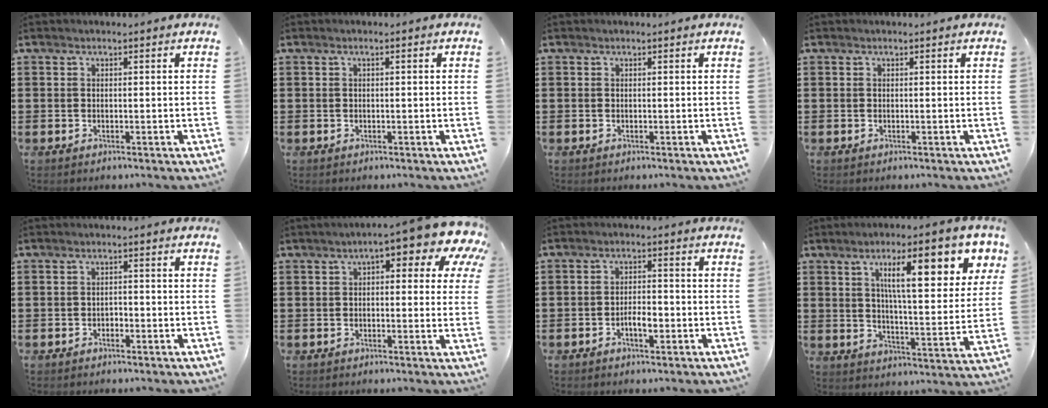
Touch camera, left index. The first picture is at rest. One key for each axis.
{"total": 0.8, "fx": -0.1, "fy": 0.0, "fz": 0.8, "tx": -0.012, "ty": -0.003, "tz": -0.001}
{"total": 0.0}
{"total": 0.0}
{"total": 1.1, "fx": -0.9, "fy": 0.5, "fz": 0.3, "tx": -0.011, "ty": 0.002, "tz": -0.021}
{"total": 8.7, "fx": 4.7, "fy": 2.7, "fz": 6.9, "tx": -0.094, "ty": -0.034, "tz": 0.069}
{"total": 3.2, "fx": -1.3, "fy": 1.3, "fz": 2.7, "tx": -0.049, "ty": 0.006, "tz": -0.024}
{"total": 13.8, "fx": 6.6, "fy": 3.4, "fz": 11.7, "tx": -0.192, "ty": -0.014, "tz": 0.101}